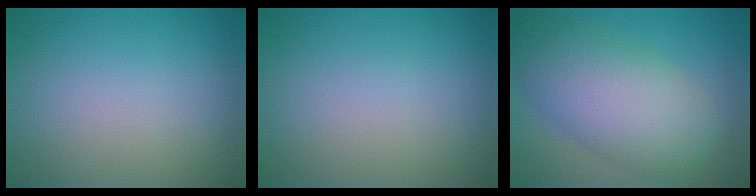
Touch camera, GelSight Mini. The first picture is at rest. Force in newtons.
{"total": 0.0}
{"total": 8.5, "press": 8.5, "slide": 0.3}